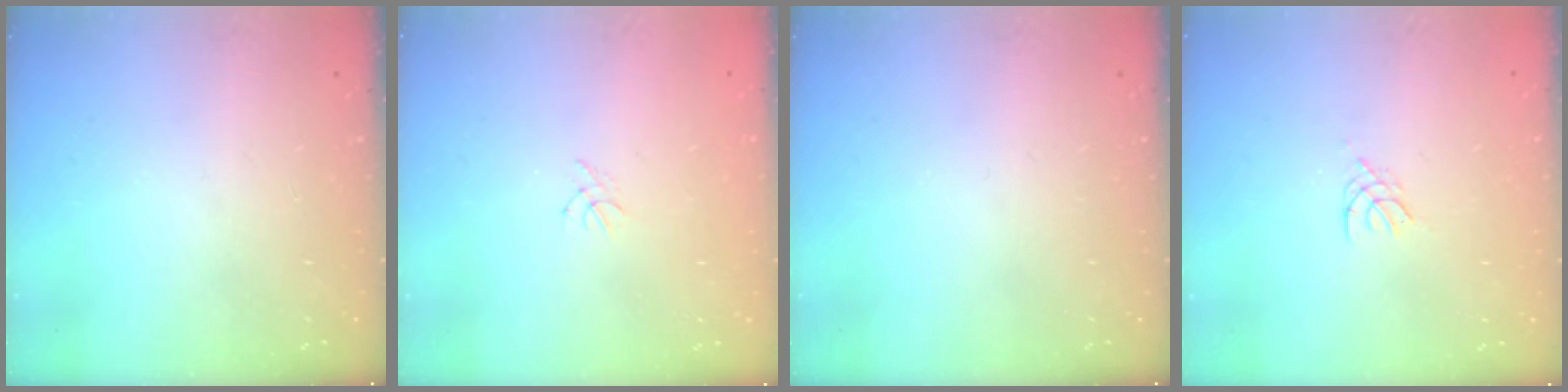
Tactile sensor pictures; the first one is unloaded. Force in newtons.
{"total": 0.5, "press": 0.4, "slide": 0.3}
{"total": 0.0}
{"total": 2.0, "press": 1.9, "slide": 0.4}